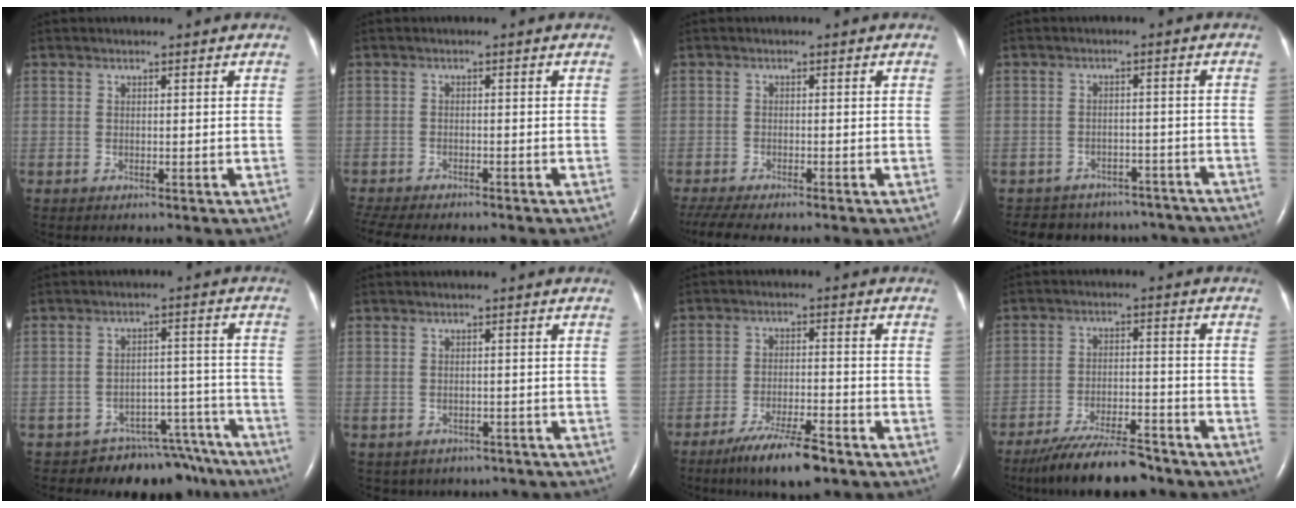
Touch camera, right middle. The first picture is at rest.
{"total": 11.2, "force": [-9.7, 2.5, 5.1], "torque": [-0.089, -0.010, -0.137]}
{"total": 9.2, "force": [-7.7, 1.4, 4.7], "torque": [-0.076, -0.009, -0.119]}
{"total": 14.5, "force": [-12.9, 6.0, 2.5], "torque": [-0.038, 0.020, -0.139]}
{"total": 12.1, "force": [-11.1, 4.7, 0.5], "torque": [0.027, 0.055, -0.139]}
{"total": 7.6, "force": [-6.3, 4.1, 1.3], "torque": [-0.018, 0.006, -0.063]}
{"total": 9.0, "force": [-6.6, 1.2, 6.0], "torque": [-0.111, -0.019, -0.114]}
{"total": 12.5, "force": [-10.8, 2.1, 5.8], "torque": [-0.098, -0.009, -0.174]}